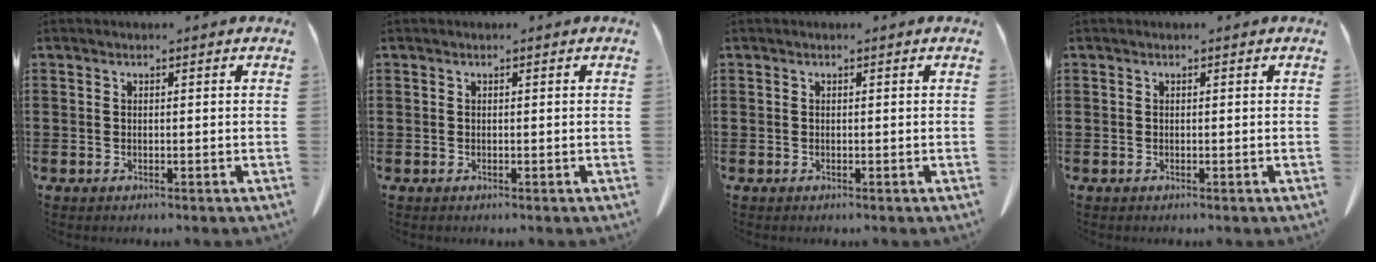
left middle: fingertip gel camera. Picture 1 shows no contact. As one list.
[{"total": 0.0}, {"total": 0.0}, {"total": 0.0}]